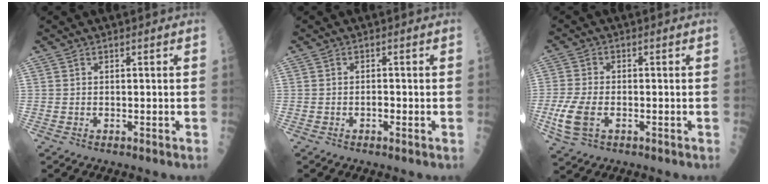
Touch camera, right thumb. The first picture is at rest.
{"total": 1.0, "force": [-0.4, 0.5, 0.8], "torque": [-0.009, 0.002, -0.008]}
{"total": 7.1, "force": [-2.0, 4.0, 5.5], "torque": [-0.129, 0.003, -0.038]}